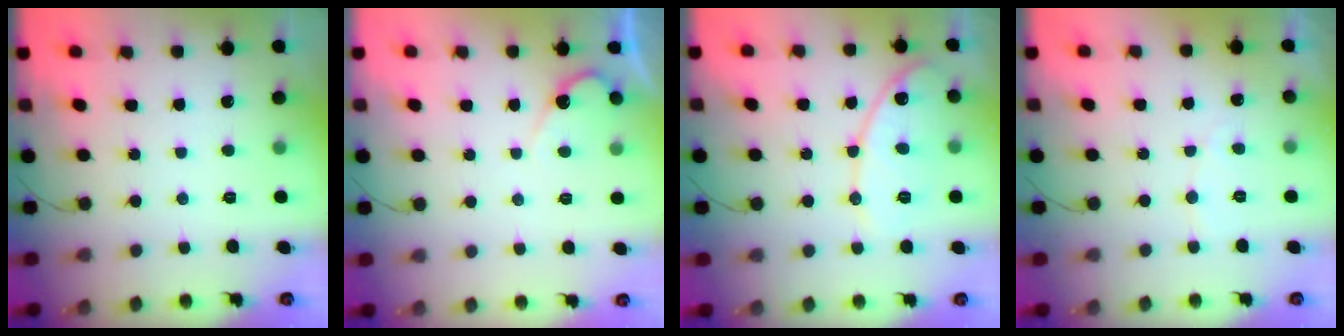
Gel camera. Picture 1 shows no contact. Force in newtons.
{"total": 5.2, "press": 5.1, "slide": 0.4}
{"total": 12.2, "press": 12.1, "slide": 1.0}
{"total": 3.2, "press": 3.2, "slide": 0.2}